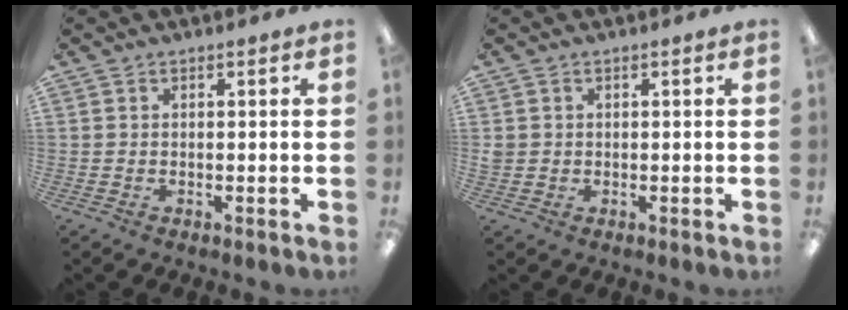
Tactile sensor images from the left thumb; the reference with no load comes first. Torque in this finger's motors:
{"motor_torque": [-0.17, 0.16, 0.21, -0.29, 0.00]}